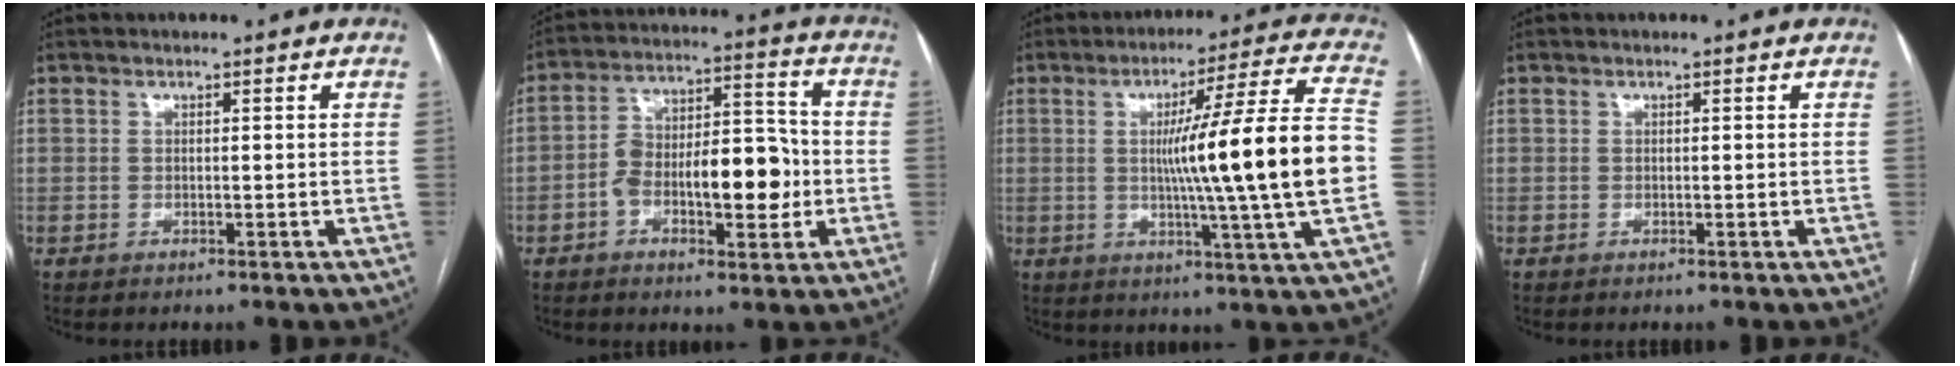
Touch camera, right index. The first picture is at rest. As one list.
[{"total": 13.1, "force": [-3.0, 5.0, 11.7], "torque": [-0.191, 0.033, -0.044]}, {"total": 19.0, "force": [-0.7, -1.8, 18.9], "torque": [-0.282, -0.004, -0.024]}, {"total": 0.0}]